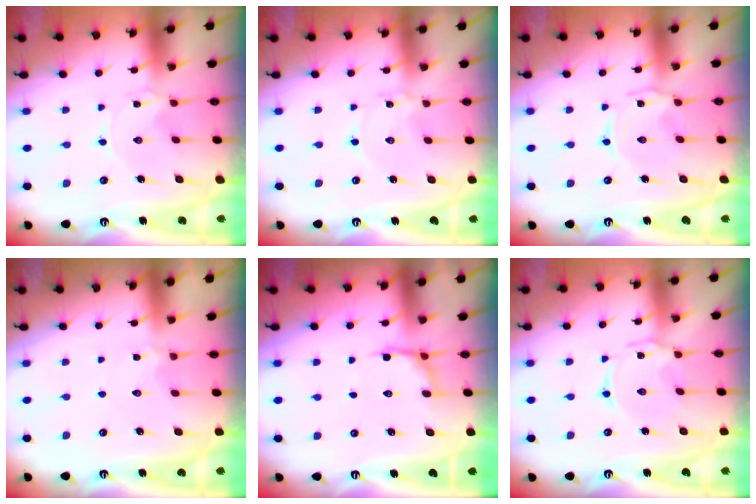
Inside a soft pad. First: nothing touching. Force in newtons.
{"total": 1.2, "press": 1.2, "slide": 0.1}
{"total": 1.4, "press": 1.3, "slide": 0.5}
{"total": 1.9, "press": 1.8, "slide": 0.5}
{"total": 5.6, "press": 4.9, "slide": 2.7}
{"total": 2.9, "press": 2.9, "slide": 0.4}